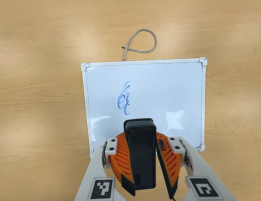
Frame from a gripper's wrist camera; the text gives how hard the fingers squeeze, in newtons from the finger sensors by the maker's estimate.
{"total": 11.4, "left": 11.1, "right": 11.7}